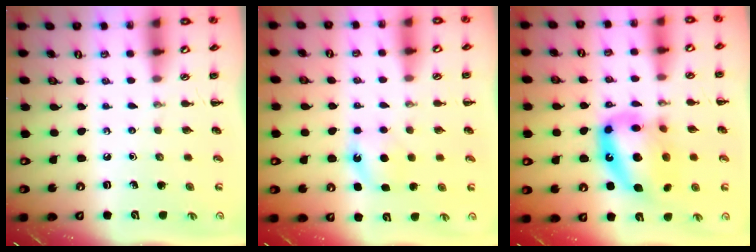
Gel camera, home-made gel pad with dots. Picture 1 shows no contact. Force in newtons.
{"total": 5.8, "press": 5.4, "slide": 1.9}
{"total": 16.1, "press": 15.6, "slide": 4.2}